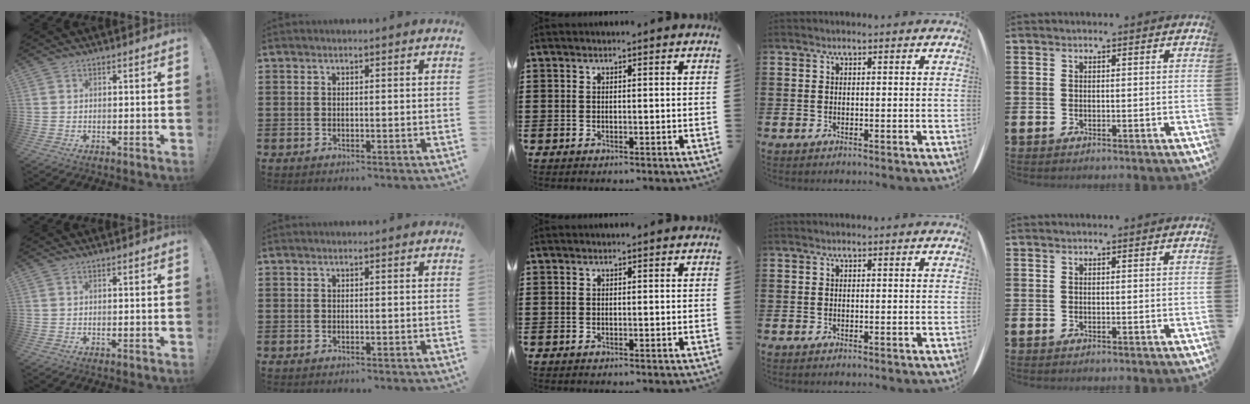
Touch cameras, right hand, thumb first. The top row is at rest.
{}